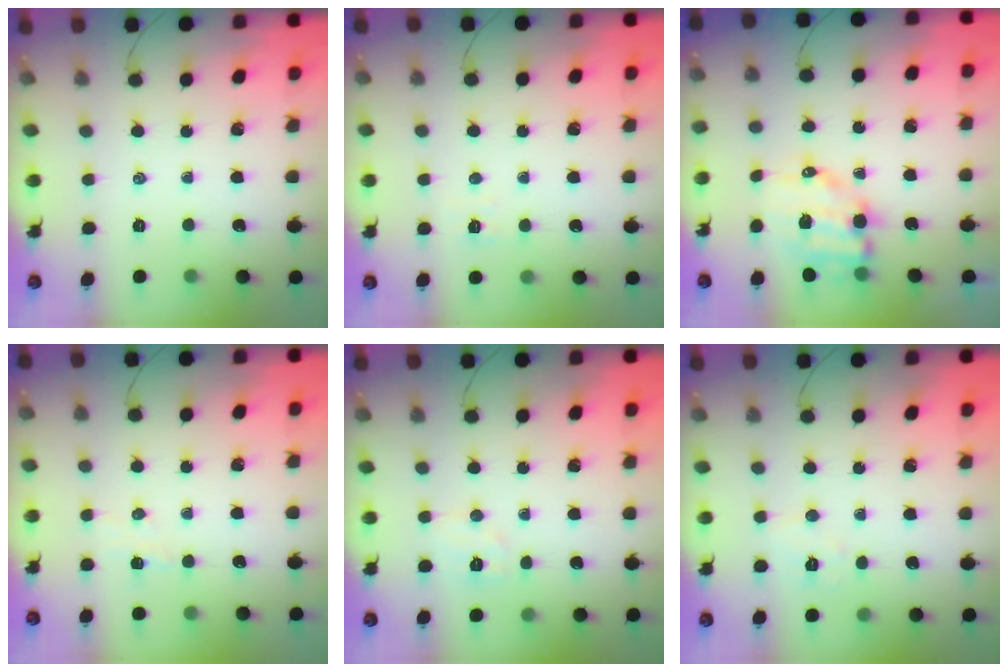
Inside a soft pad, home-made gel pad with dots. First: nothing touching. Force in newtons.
{"total": 2.8, "press": 2.7, "slide": 0.8}
{"total": 9.7, "press": 9.6, "slide": 1.5}
{"total": 3.7, "press": 3.5, "slide": 1.1}
{"total": 6.3, "press": 6.2, "slide": 1.0}
{"total": 5.4, "press": 5.3, "slide": 0.8}